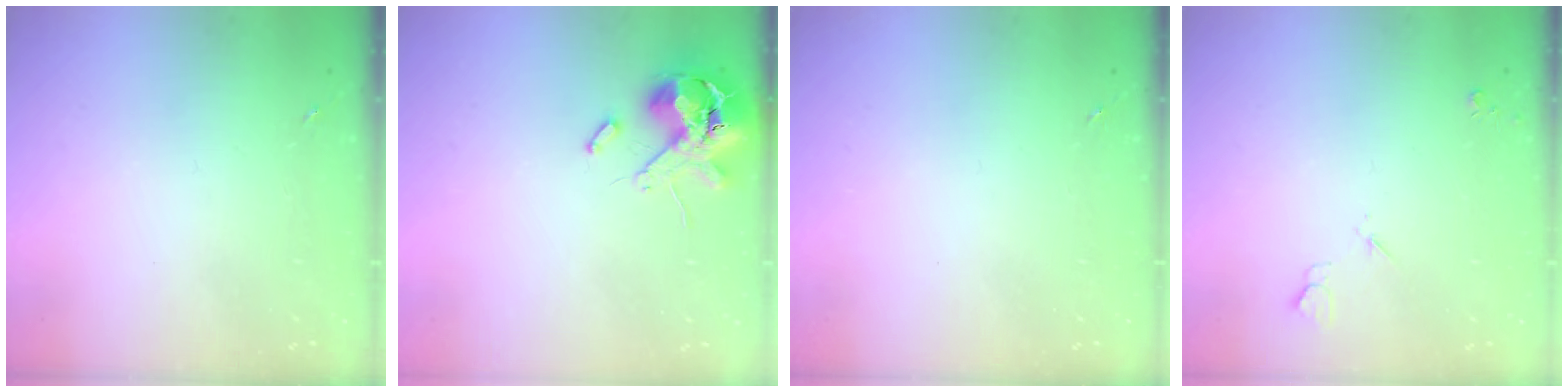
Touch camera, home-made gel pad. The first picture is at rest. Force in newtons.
{"total": 12.2, "press": 12.0, "slide": 1.8}
{"total": 0.0}
{"total": 3.6, "press": 3.5, "slide": 0.8}